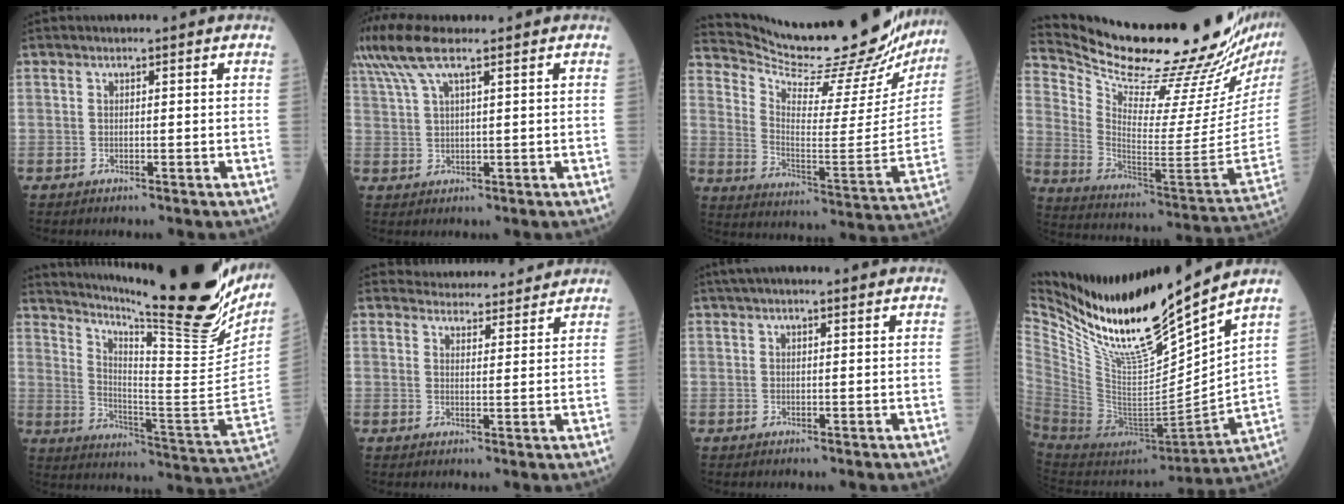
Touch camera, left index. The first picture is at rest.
{"total": 6.7, "force": [4.7, 0.6, 4.7], "torque": [-0.112, 0.025, 0.097]}
{"total": 25.8, "force": [24.3, 4.5, 7.3], "torque": [-0.129, -0.090, 0.325]}
{"total": 28.5, "force": [25.5, 0.2, 12.9], "torque": [-0.225, -0.122, 0.367]}
{"total": 28.3, "force": [23.5, 2.2, 15.7], "torque": [-0.259, -0.088, 0.324]}
{"total": 10.2, "force": [9.9, 1.9, 1.3], "torque": [-0.007, 0.011, 0.120]}
{"total": 5.4, "force": [4.3, 0.6, 3.2], "torque": [-0.051, 0.031, 0.065]}
{"total": 20.1, "force": [17.2, 0.8, 10.4], "torque": [-0.188, -0.059, 0.322]}